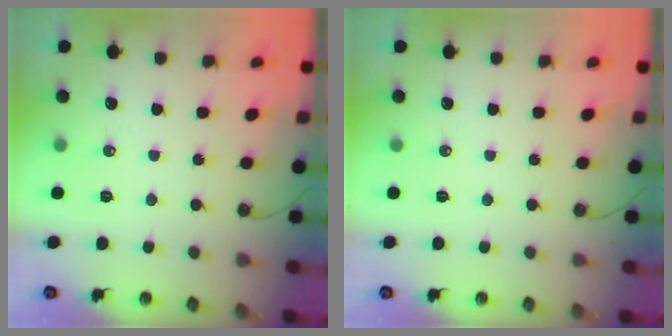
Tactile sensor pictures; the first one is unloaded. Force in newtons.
{"total": 0.0}